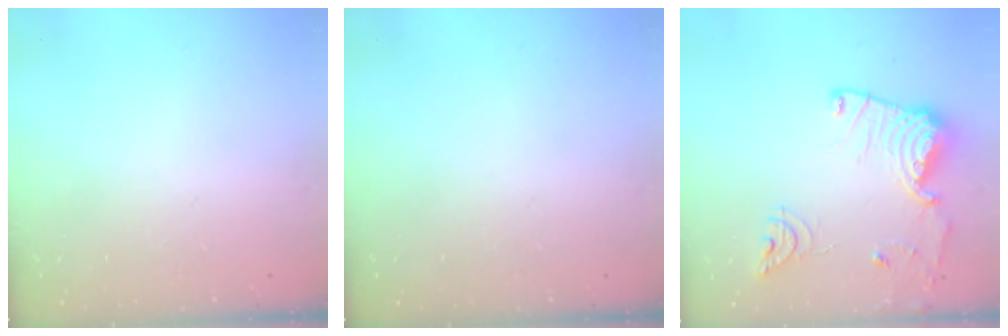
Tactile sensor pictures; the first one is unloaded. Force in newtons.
{"total": 0.0}
{"total": 15.7, "press": 15.6, "slide": 1.7}